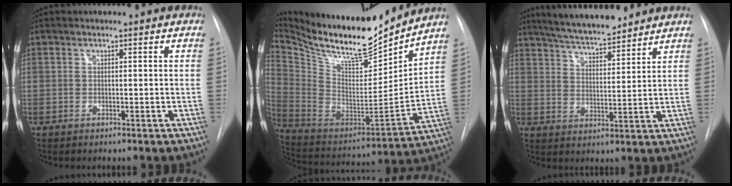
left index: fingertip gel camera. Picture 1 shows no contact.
{"total": 22.0, "force": [19.7, 2.4, 9.4], "torque": [-0.185, -0.043, 0.335]}
{"total": 11.9, "force": [10.6, 1.7, 5.1], "torque": [-0.086, 0.004, 0.176]}